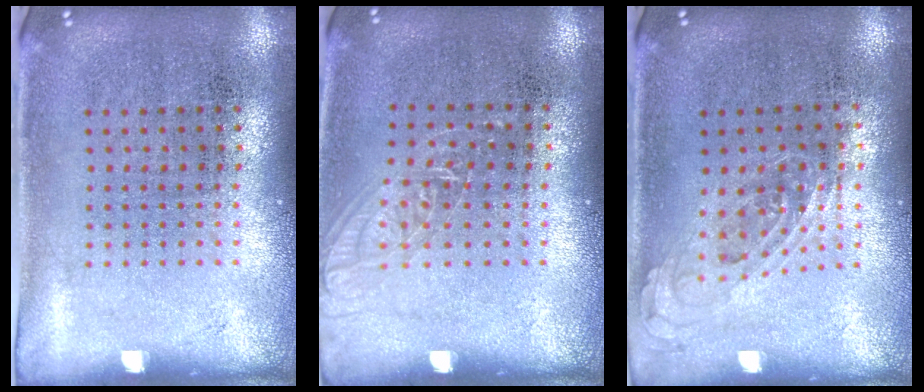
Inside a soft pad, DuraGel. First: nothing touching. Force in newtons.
{"total": 1.2, "press": 1.1, "slide": 0.4}
{"total": 0.8, "press": 0.7, "slide": 0.4}